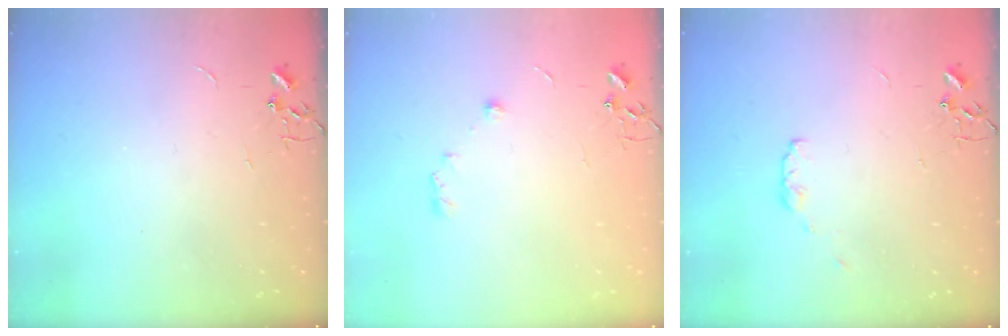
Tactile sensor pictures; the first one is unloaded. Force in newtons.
{"total": 6.9, "press": 6.9, "slide": 0.7}
{"total": 4.0, "press": 4.0, "slide": 0.6}